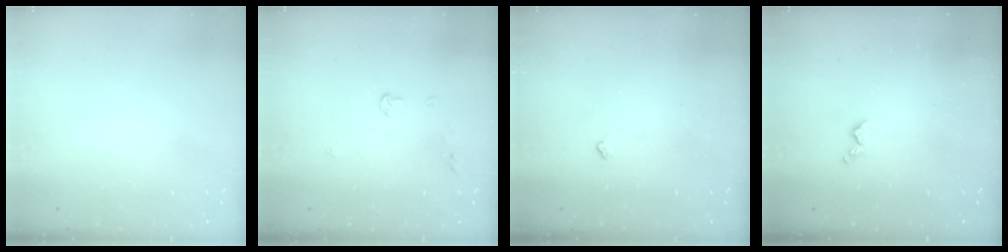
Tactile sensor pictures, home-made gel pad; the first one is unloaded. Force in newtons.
{"total": 3.8, "press": 3.8, "slide": 0.6}
{"total": 2.7, "press": 2.6, "slide": 0.4}
{"total": 3.8, "press": 3.8, "slide": 0.6}